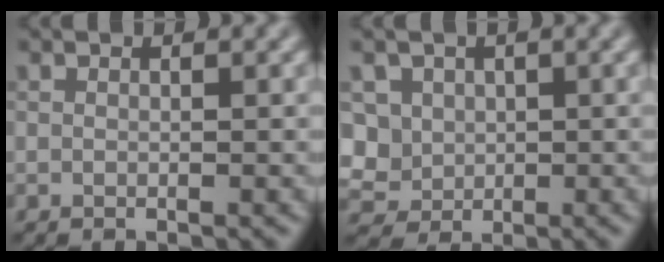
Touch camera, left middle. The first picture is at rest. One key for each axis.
{"total": 5.9, "fx": 0.8, "fy": 5.2, "fz": 2.6, "tx": -0.059, "ty": 0.026, "tz": 0.004}